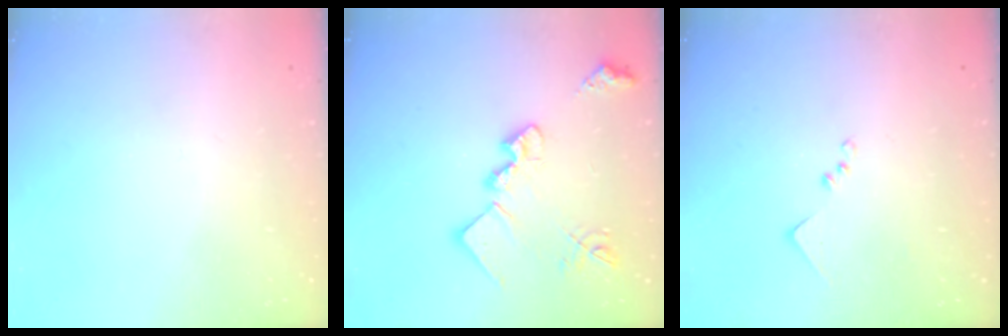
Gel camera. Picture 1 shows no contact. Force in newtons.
{"total": 17.8, "press": 17.7, "slide": 1.2}
{"total": 8.0, "press": 8.0, "slide": 0.5}